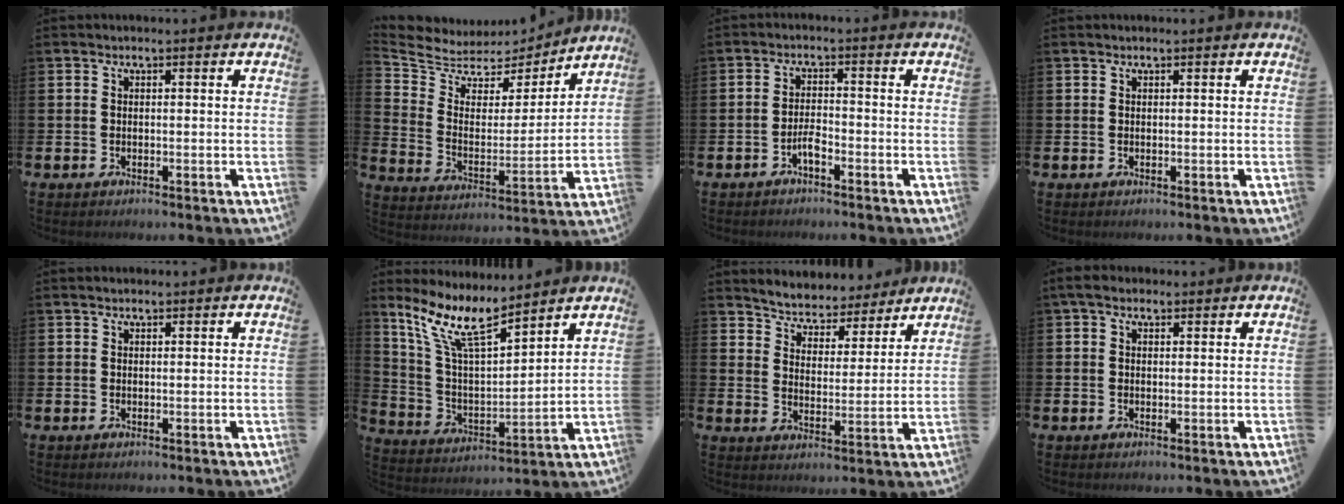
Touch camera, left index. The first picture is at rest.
{"total": 5.9, "force": [5.3, 2.7, 0.5], "torque": [-0.054, -0.044, 0.088]}
{"total": 2.0, "force": [-1.4, 0.4, 1.4], "torque": [-0.034, 0.007, -0.025]}
{"total": 0.0}
{"total": 1.0, "force": [0.9, 0.3, 0.2], "torque": [0.003, -0.001, 0.015]}
{"total": 10.3, "force": [8.3, 2.1, 5.7], "torque": [-0.146, -0.037, 0.147]}
{"total": 5.0, "force": [4.8, 1.3, -0.3], "torque": [-0.030, -0.041, 0.081]}
{"total": 2.7, "force": [1.8, 1.5, 1.4], "torque": [-0.023, 0.007, 0.031]}